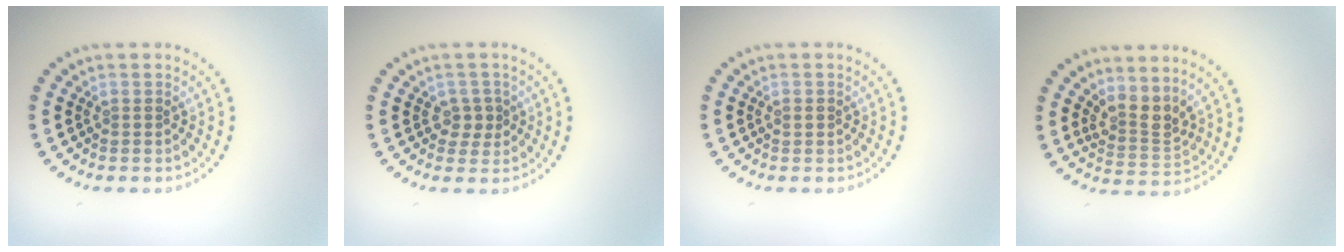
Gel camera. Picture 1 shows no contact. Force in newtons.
{"total": 1.9, "press": 1.7, "slide": 0.7}
{"total": 0.9, "press": 0.9, "slide": 0.0}
{"total": 2.9, "press": 2.1, "slide": 2.0}